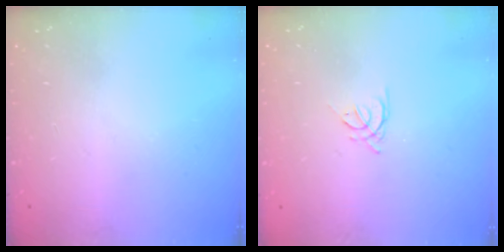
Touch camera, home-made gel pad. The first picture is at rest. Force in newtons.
{"total": 2.5, "press": 2.4, "slide": 0.5}